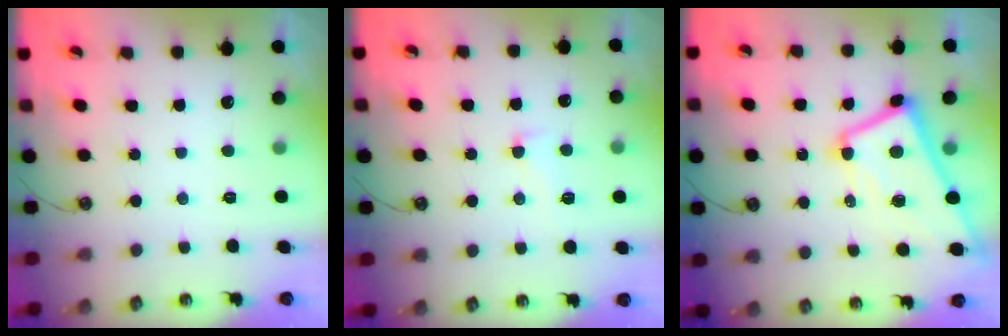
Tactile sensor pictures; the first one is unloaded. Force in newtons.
{"total": 2.2, "press": 1.7, "slide": 1.4}
{"total": 9.9, "press": 9.8, "slide": 1.3}